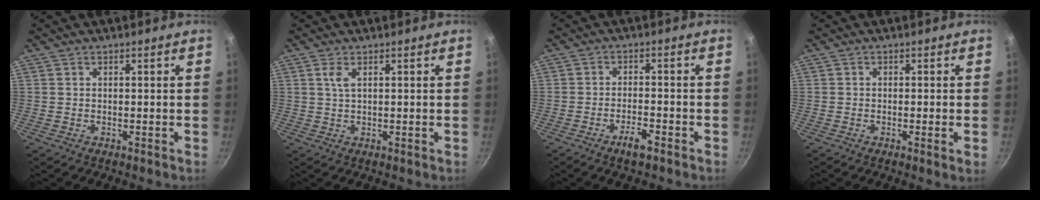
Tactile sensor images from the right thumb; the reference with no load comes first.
{"total": 2.0, "force": [0.7, 0.4, 1.8], "torque": [-0.039, 0.000, 0.016]}
{"total": 3.9, "force": [-2.6, 1.0, 2.7], "torque": [-0.045, 0.019, -0.042]}
{"total": 1.7, "force": [-0.5, 0.0, 1.7], "torque": [-0.033, -0.002, -0.010]}